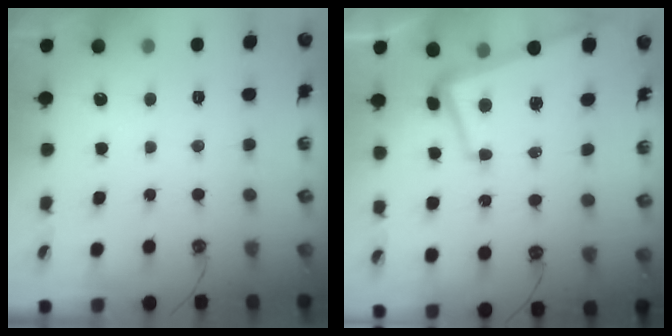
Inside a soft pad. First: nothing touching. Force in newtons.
{"total": 2.2, "press": 1.4, "slide": 1.8}